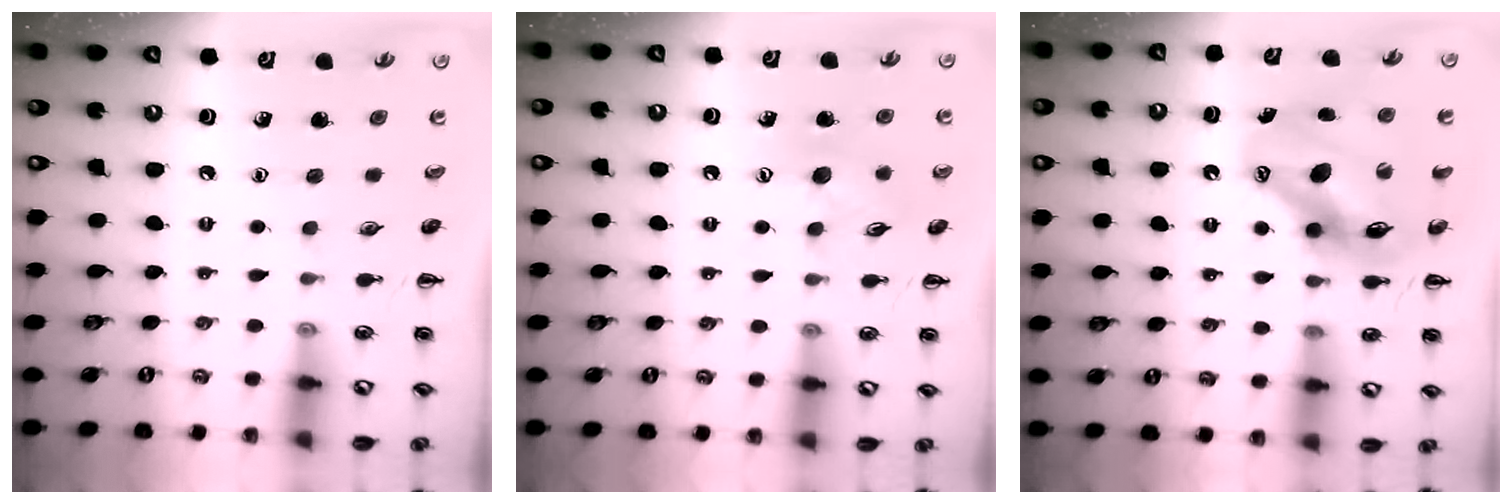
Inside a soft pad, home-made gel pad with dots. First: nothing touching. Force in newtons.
{"total": 7.8, "press": 7.7, "slide": 0.8}
{"total": 12.2, "press": 11.6, "slide": 3.5}